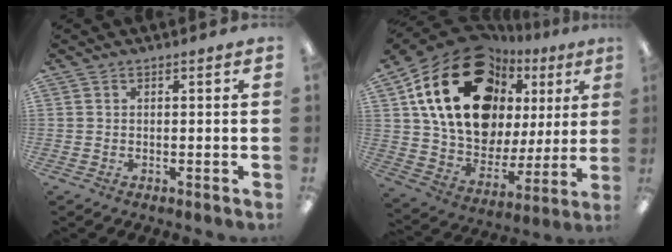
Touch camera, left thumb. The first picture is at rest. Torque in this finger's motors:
{"motor_torque": [2.48, 2.53, 2.30, -0.48, 0.28]}